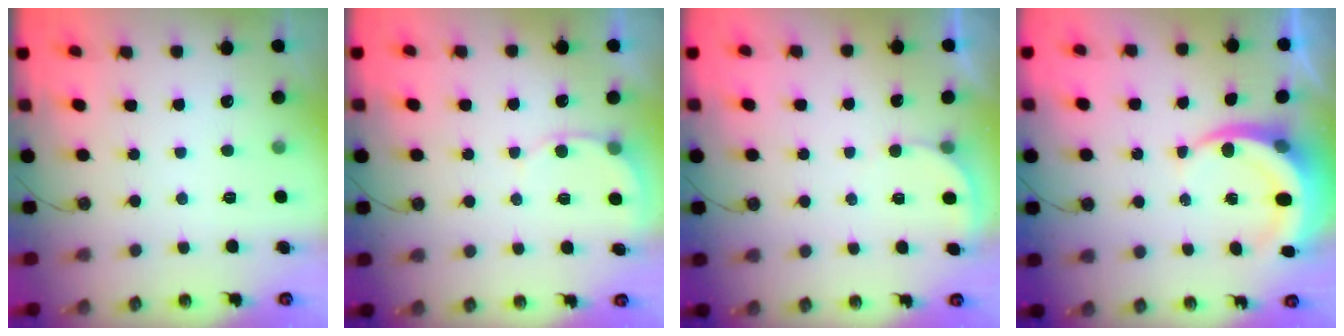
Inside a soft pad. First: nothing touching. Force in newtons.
{"total": 5.2, "press": 5.2, "slide": 0.3}
{"total": 2.5, "press": 2.5, "slide": 0.3}
{"total": 7.2, "press": 7.2, "slide": 0.9}